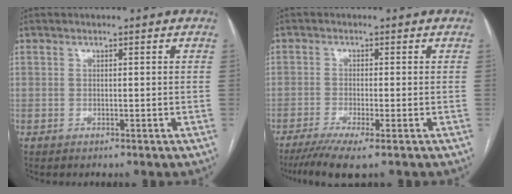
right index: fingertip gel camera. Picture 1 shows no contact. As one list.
[{"total": 6.1, "force": [-4.2, 0.1, 4.4], "torque": [-0.069, -0.014, -0.071]}]